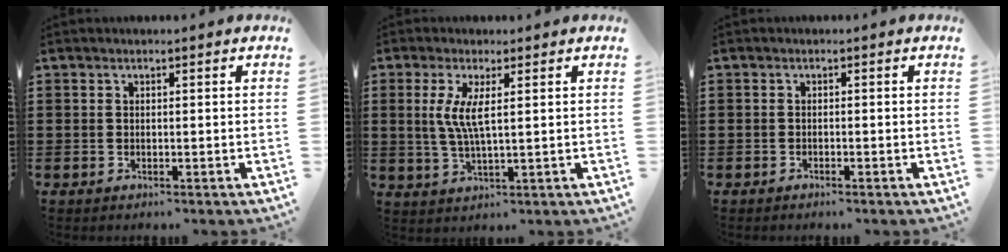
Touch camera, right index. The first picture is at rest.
{"total": 5.0, "force": [1.0, 0.9, 4.8], "torque": [-0.110, -0.008, 0.012]}
{"total": 0.7, "force": [-0.7, 0.1, 0.1], "torque": [-0.003, -0.002, -0.013]}